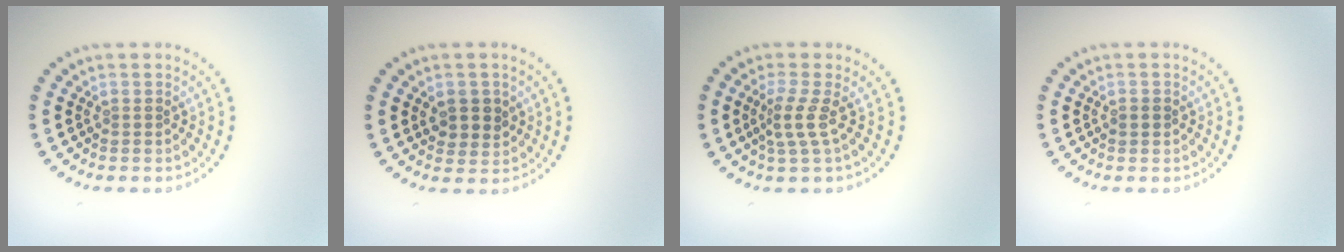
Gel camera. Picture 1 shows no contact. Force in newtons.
{"total": 2.4, "press": 2.3, "slide": 0.7}
{"total": 2.2, "press": 1.5, "slide": 1.7}
{"total": 1.1, "press": 1.1, "slide": 0.1}